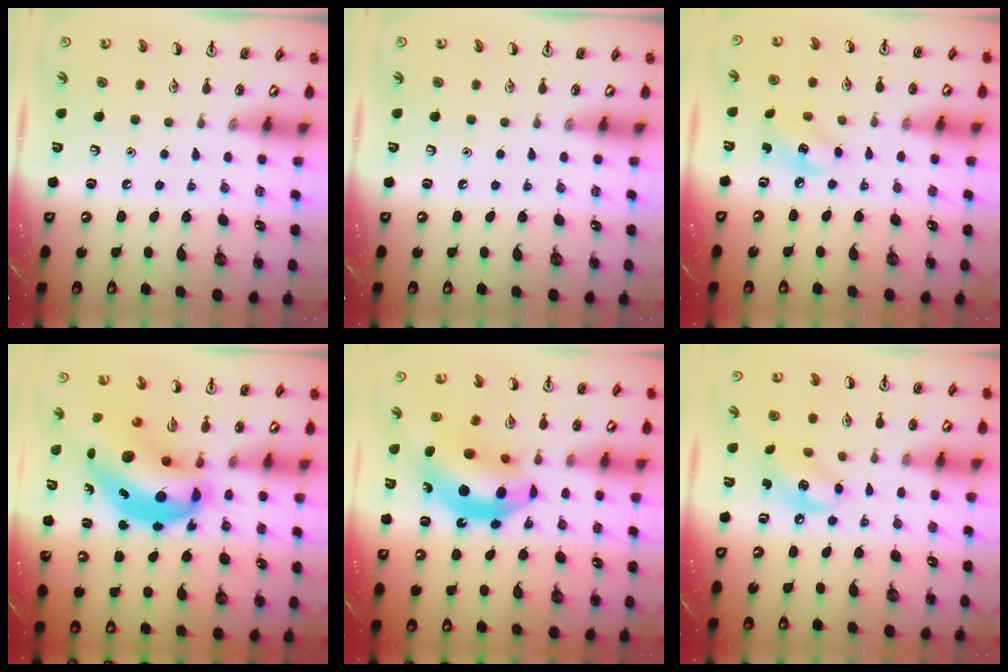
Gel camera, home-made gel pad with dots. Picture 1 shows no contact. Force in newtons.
{"total": 0.0}
{"total": 3.9, "press": 3.8, "slide": 0.9}
{"total": 11.8, "press": 11.3, "slide": 3.3}
{"total": 15.6, "press": 14.8, "slide": 4.7}
{"total": 7.0, "press": 6.9, "slide": 1.3}